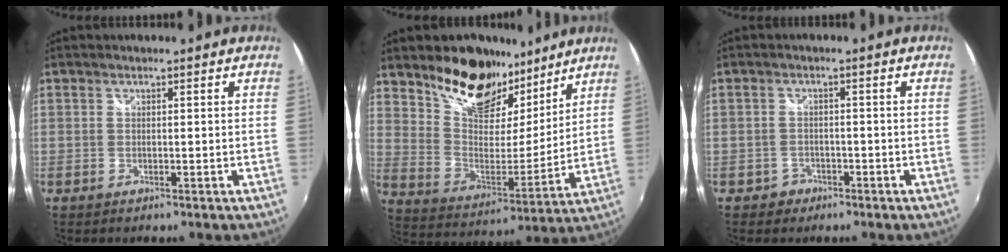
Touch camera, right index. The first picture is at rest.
{"total": 18.6, "force": [13.3, 9.7, 8.6], "torque": [-0.167, 0.011, 0.243]}
{"total": 3.0, "force": [-1.6, 2.5, 0.2], "torque": [-0.012, 0.005, -0.025]}